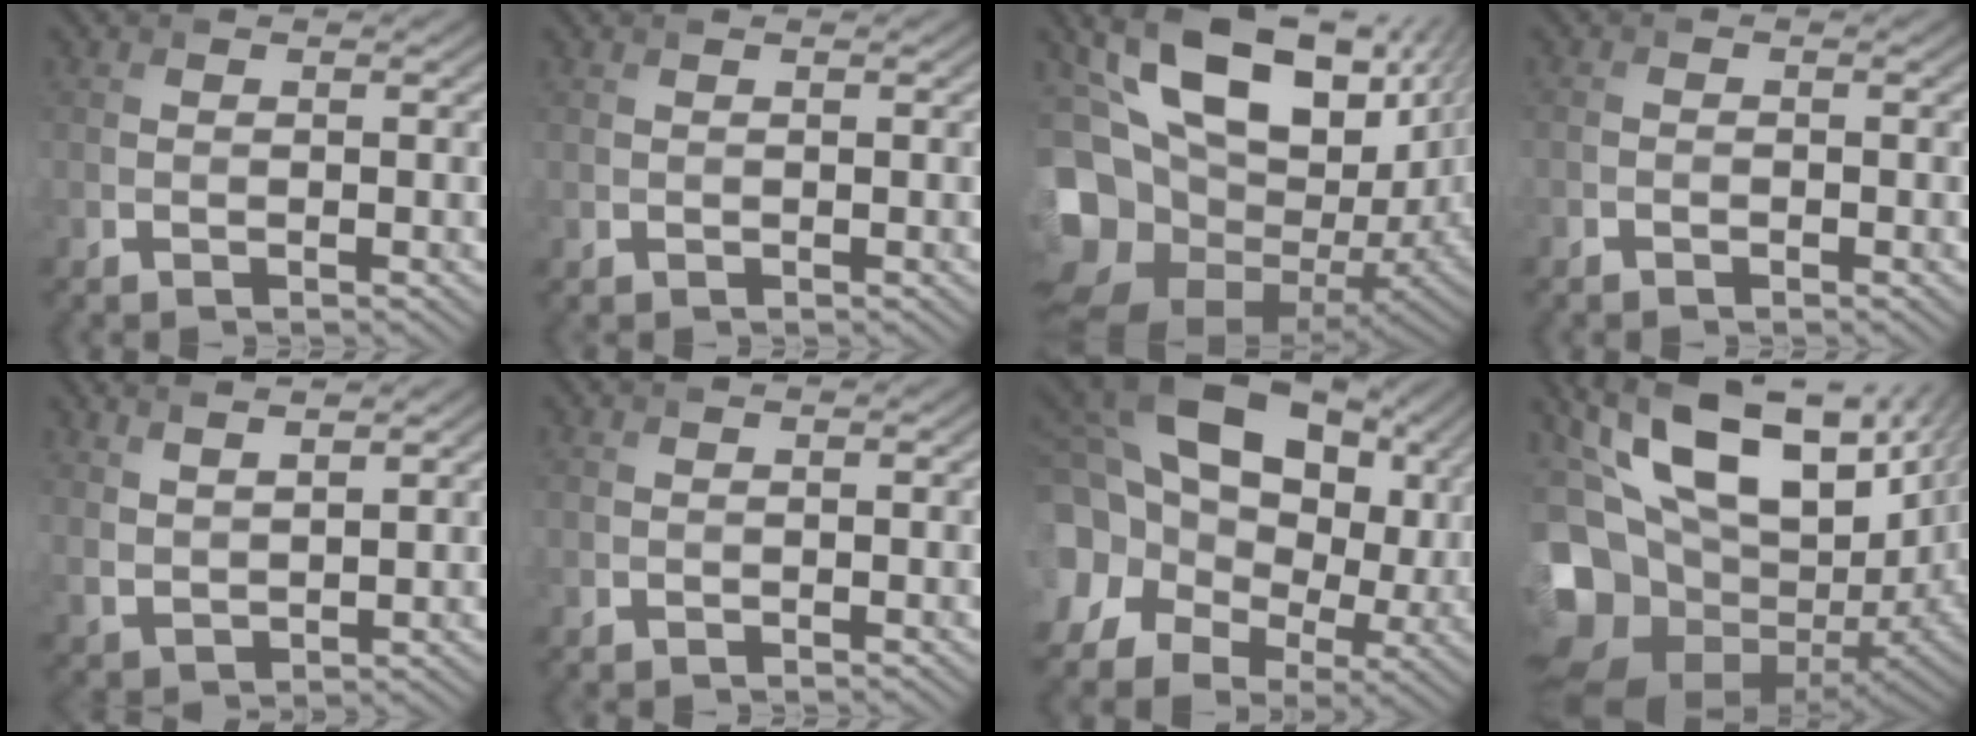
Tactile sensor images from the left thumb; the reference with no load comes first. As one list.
[{"total": 0.0}, {"total": 17.7, "force": [4.5, 12.0, 12.3], "torque": [-0.262, 0.007, 0.085]}, {"total": 0.5, "force": [-0.5, 0.0, 0.1], "torque": [-0.002, 0.001, -0.014]}, {"total": 4.4, "force": [3.8, 0.6, 2.1], "torque": [-0.045, -0.005, 0.087]}, {"total": 0.0}, {"total": 23.0, "force": [4.8, 17.3, 14.4], "torque": [-0.347, 0.008, 0.095]}, {"total": 18.8, "force": [4.3, 11.5, 14.2], "torque": [-0.303, -0.008, 0.093]}]